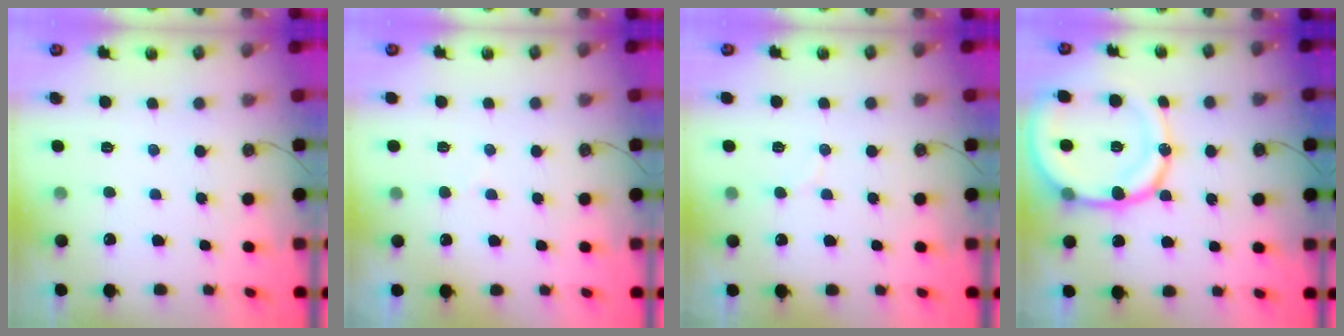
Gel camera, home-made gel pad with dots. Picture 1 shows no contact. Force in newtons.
{"total": 3.8, "press": 3.8, "slide": 0.4}
{"total": 3.0, "press": 3.0, "slide": 0.3}
{"total": 18.8, "press": 18.5, "slide": 3.4}